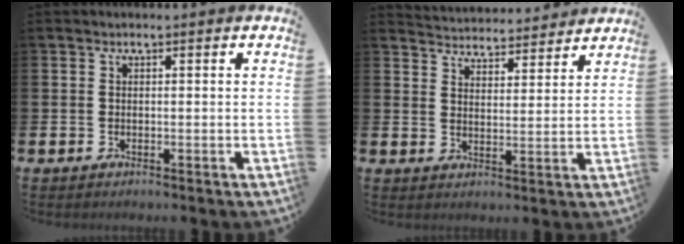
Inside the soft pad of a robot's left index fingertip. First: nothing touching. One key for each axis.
{"total": 4.4, "fx": 4.3, "fy": 0.5, "fz": -0.5, "tx": -0.009, "ty": -0.034, "tz": 0.076}